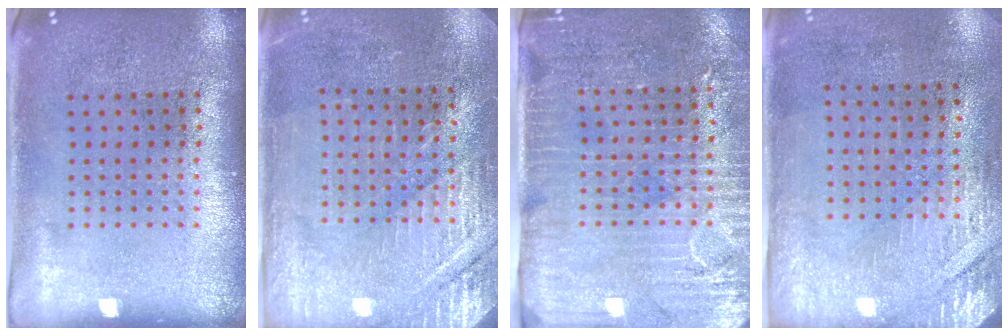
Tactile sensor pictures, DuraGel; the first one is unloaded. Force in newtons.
{"total": 2.9, "press": 2.9, "slide": 0.2}
{"total": 3.3, "press": 2.9, "slide": 1.6}
{"total": 2.9, "press": 2.5, "slide": 1.4}